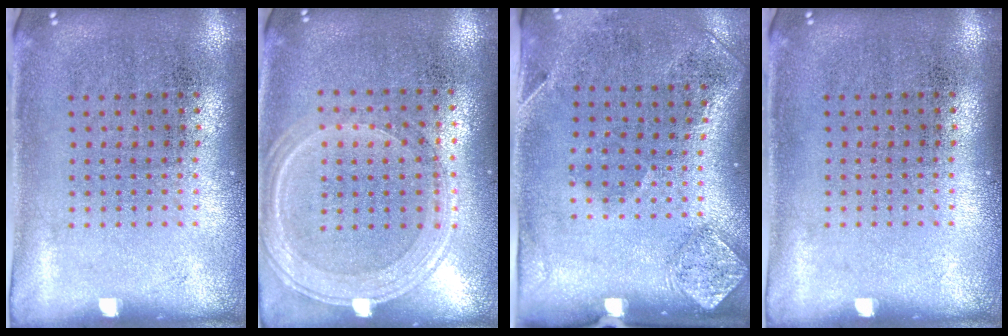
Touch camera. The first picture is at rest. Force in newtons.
{"total": 1.3, "press": 1.2, "slide": 0.3}
{"total": 1.9, "press": 1.1, "slide": 1.5}
{"total": 0.0}